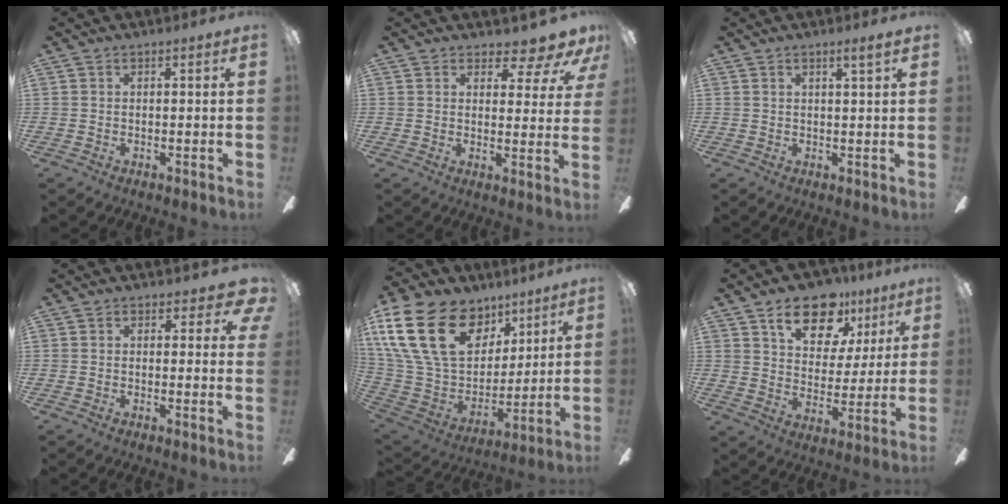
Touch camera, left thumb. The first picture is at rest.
{"total": 7.5, "force": [5.9, 2.9, 3.8], "torque": [-0.032, -0.048, 0.101]}
{"total": 2.3, "force": [1.4, -0.1, 1.7], "torque": [-0.029, -0.004, 0.022]}
{"total": 4.3, "force": [2.3, 2.4, 2.7], "torque": [-0.022, -0.012, 0.039]}
{"total": 27.2, "force": [12.6, 17.9, 16.1], "torque": [-0.338, -0.051, 0.244]}
{"total": 15.3, "force": [10.0, 8.6, 7.8], "torque": [-0.117, -0.047, 0.176]}